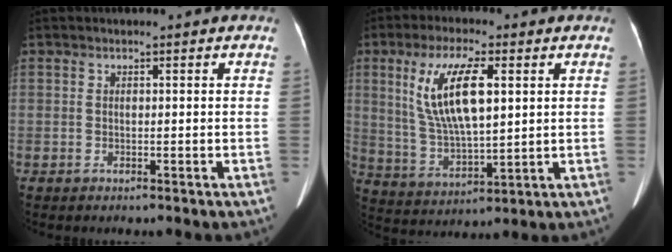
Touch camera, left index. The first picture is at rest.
{"total": 11.4, "force": [3.3, 3.0, 10.5], "torque": [-0.219, -0.001, 0.069]}